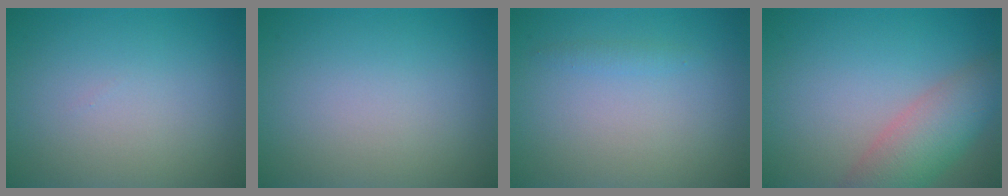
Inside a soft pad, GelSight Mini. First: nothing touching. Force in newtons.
{"total": 0.0}
{"total": 0.7, "press": 0.7, "slide": 0.0}
{"total": 5.3, "press": 5.3, "slide": 0.3}